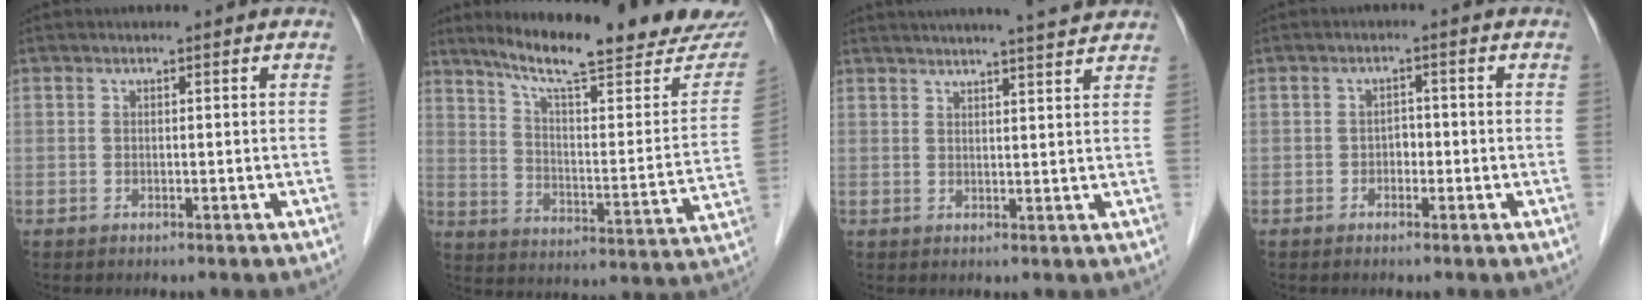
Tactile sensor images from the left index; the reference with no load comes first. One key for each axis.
{"total": 23.8, "fx": 20.4, "fy": 2.1, "fz": 12.0, "tx": -0.176, "ty": -0.049, "tz": 0.280}
{"total": 11.8, "fx": 10.9, "fy": -0.2, "fz": 4.7, "tx": -0.072, "ty": 0.015, "tz": 0.133}
{"total": 1.6, "fx": -0.6, "fy": 1.1, "fz": 1.0, "tx": -0.009, "ty": 0.006, "tz": -0.011}